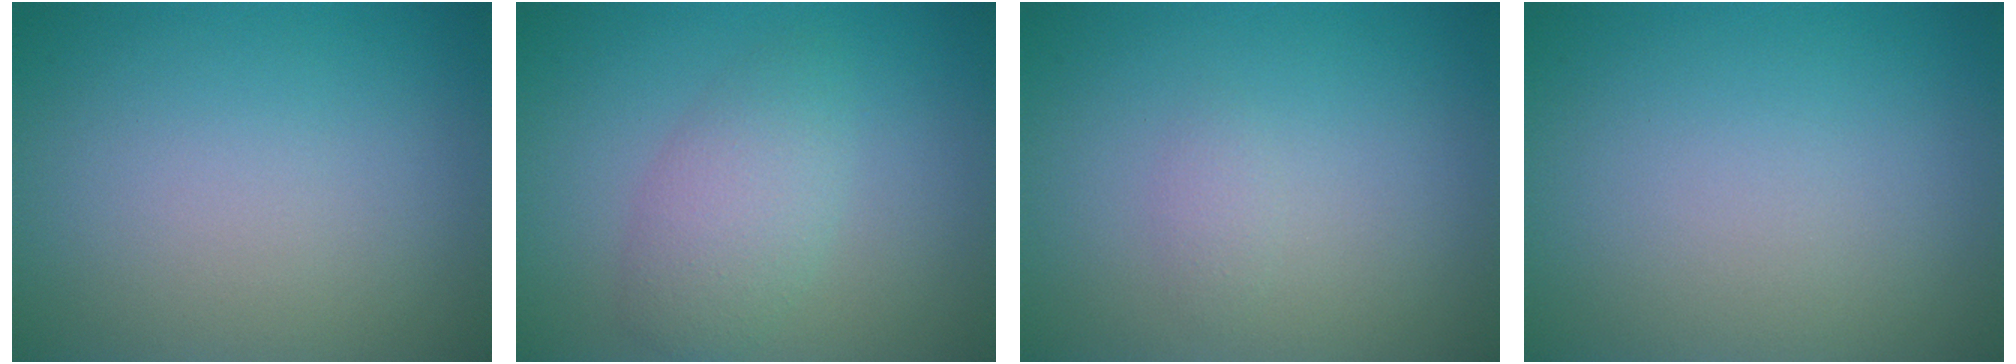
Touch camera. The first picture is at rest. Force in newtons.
{"total": 3.3, "press": 3.3, "slide": 0.0}
{"total": 0.8, "press": 0.8, "slide": 0.0}
{"total": 0.0}